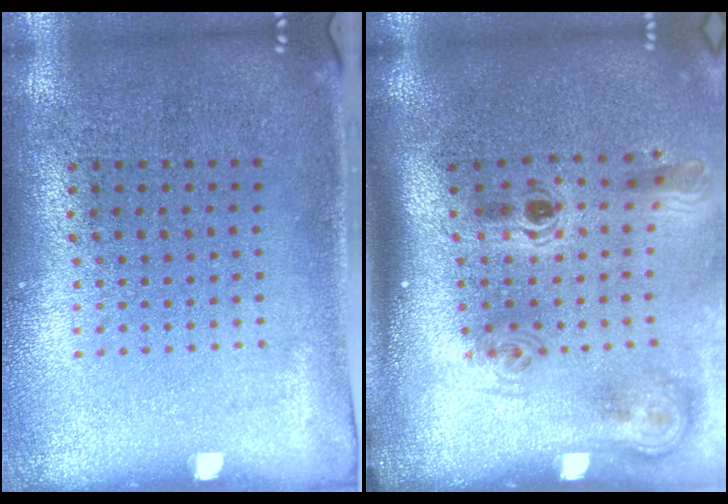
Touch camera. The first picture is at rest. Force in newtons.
{"total": 2.2, "press": 1.5, "slide": 1.7}